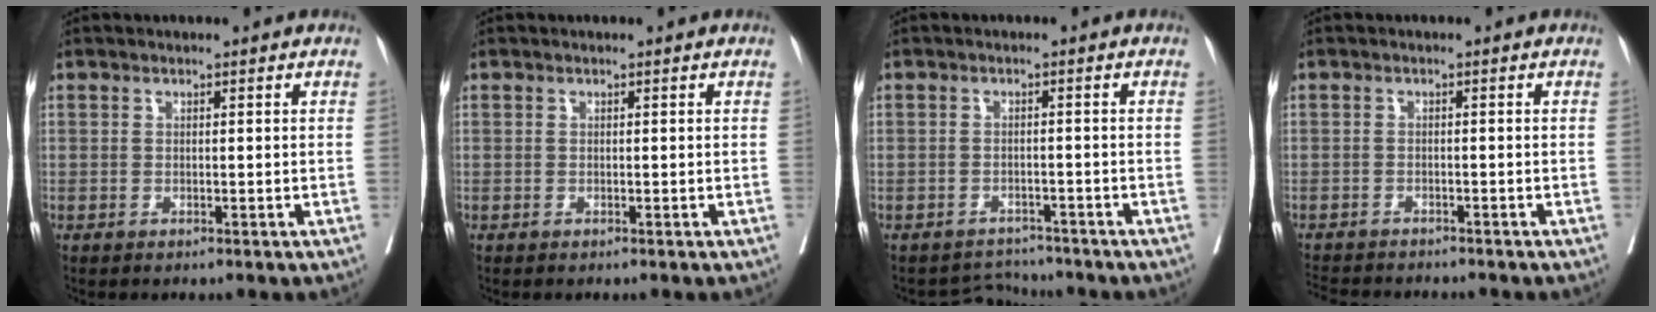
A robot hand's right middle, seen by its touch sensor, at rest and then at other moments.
{"total": 0.0}
{"total": 3.3, "force": [-3.0, 0.4, -1.2], "torque": [0.020, 0.005, -0.044]}
{"total": 7.7, "force": [-7.2, 1.4, 2.4], "torque": [-0.035, -0.007, -0.106]}